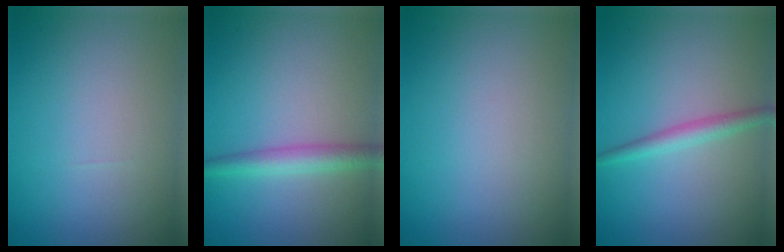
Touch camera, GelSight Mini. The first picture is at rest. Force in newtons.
{"total": 2.7, "press": 2.7, "slide": 0.1}
{"total": 0.0}
{"total": 1.9, "press": 1.9, "slide": 0.0}